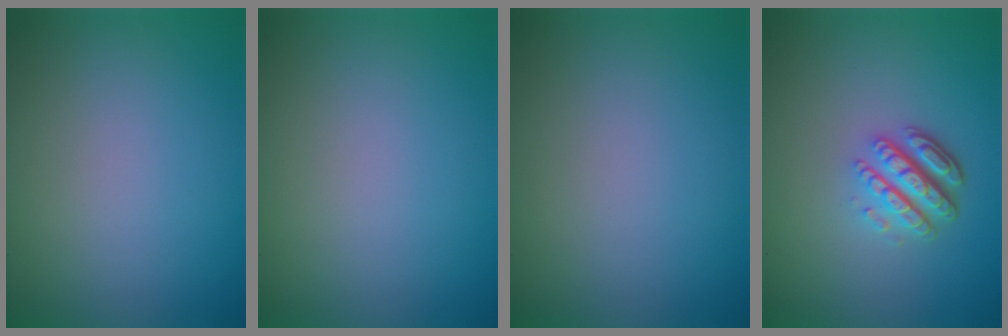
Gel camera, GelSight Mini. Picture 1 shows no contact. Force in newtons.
{"total": 0.0}
{"total": 0.0}
{"total": 4.9, "press": 3.4, "slide": 3.5}